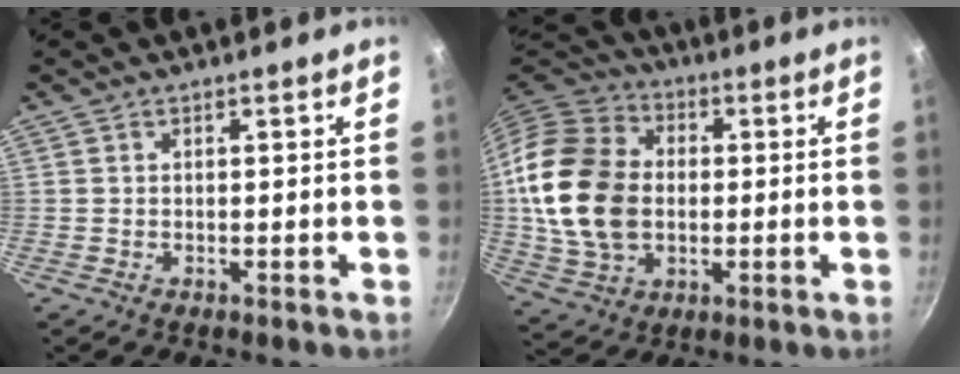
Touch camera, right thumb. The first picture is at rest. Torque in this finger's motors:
{"motor_torque": [-0.27, 1.46, 1.06, -0.65, 0.22]}